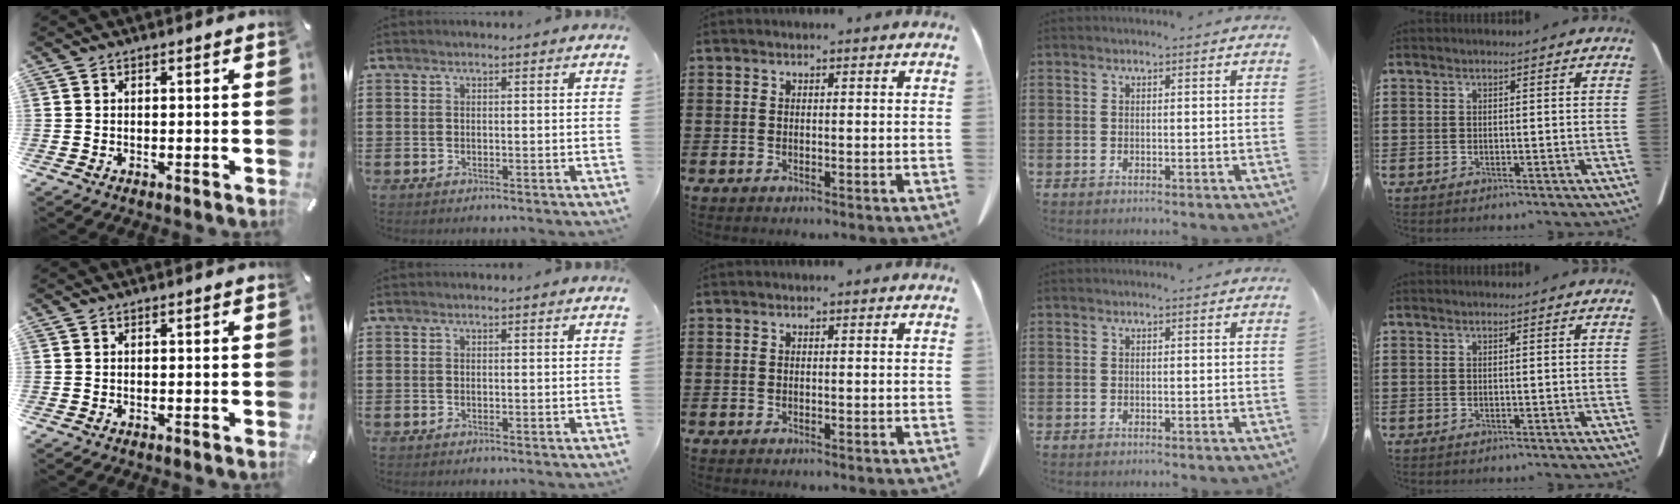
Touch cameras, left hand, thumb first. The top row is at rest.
{}